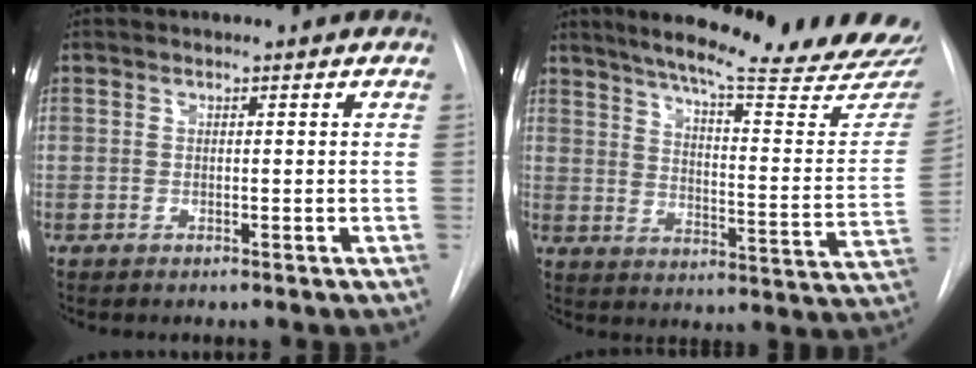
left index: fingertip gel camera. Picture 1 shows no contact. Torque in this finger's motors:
{"motor_torque": [0.89, -1.24, 0.03, 0.04]}